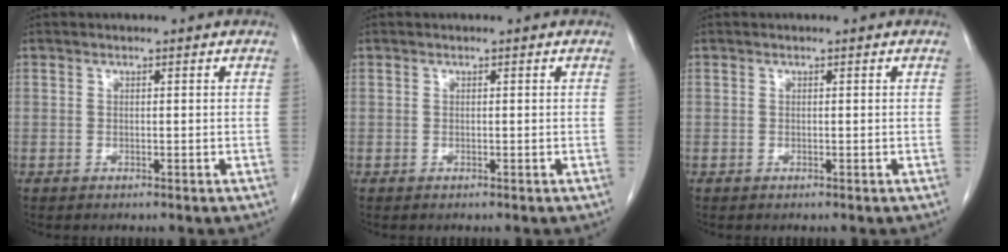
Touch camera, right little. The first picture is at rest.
{"total": 0.0}
{"total": 0.0}